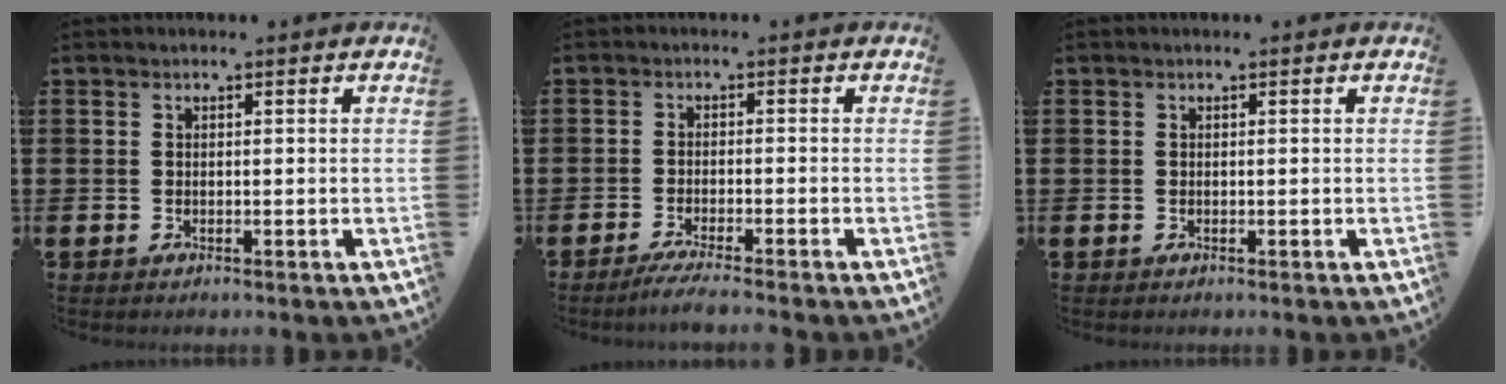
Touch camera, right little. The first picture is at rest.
{"total": 2.3, "force": [-1.7, -0.2, 1.4], "torque": [-0.022, 0.000, -0.032]}
{"total": 0.0}